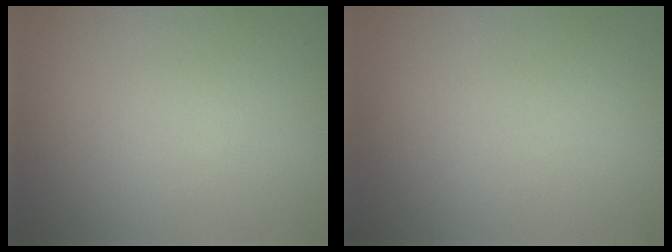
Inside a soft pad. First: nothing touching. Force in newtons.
{"total": 0.0}